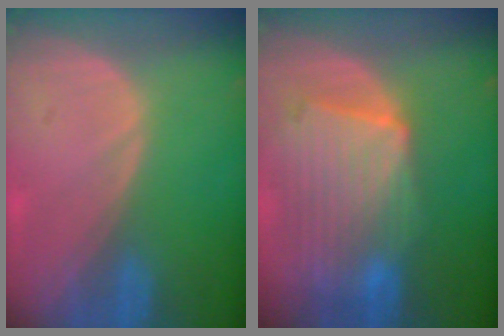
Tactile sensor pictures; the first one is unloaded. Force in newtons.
{"total": 10.6, "press": 9.2, "slide": 5.3}